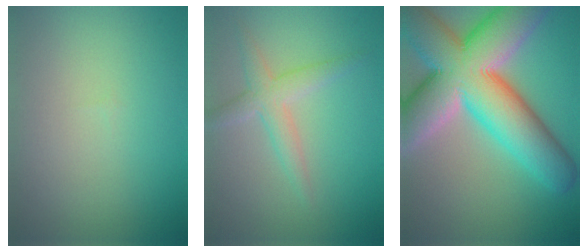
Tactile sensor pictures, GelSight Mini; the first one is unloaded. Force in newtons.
{"total": 2.7, "press": 2.7, "slide": 0.0}
{"total": 16.0, "press": 16.0, "slide": 1.2}